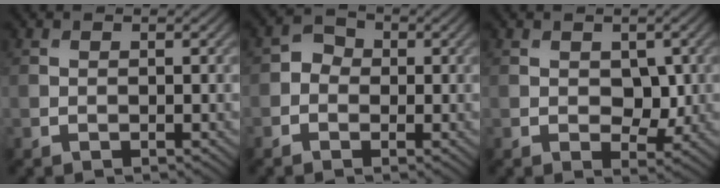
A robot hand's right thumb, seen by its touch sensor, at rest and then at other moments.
{"total": 2.4, "force": [-0.6, 2.1, 1.0], "torque": [-0.016, 0.005, -0.018]}
{"total": 3.7, "force": [0.1, 2.5, 2.7], "torque": [-0.043, -0.010, 0.002]}